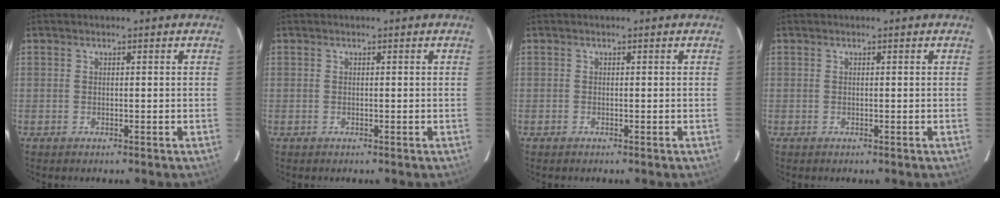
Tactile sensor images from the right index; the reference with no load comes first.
{"total": 0.0}
{"total": 0.0}
{"total": 0.0}